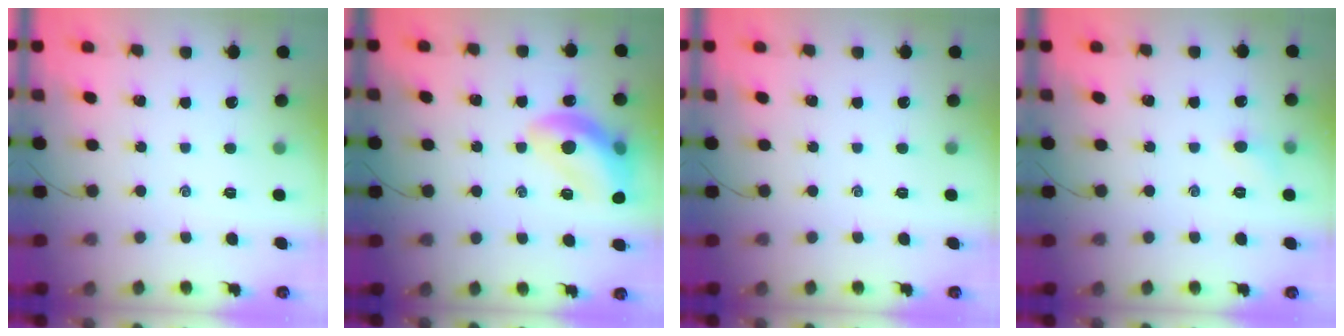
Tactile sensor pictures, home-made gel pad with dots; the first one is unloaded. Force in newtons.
{"total": 13.7, "press": 13.6, "slide": 1.5}
{"total": 0.0}
{"total": 4.7, "press": 4.5, "slide": 1.4}